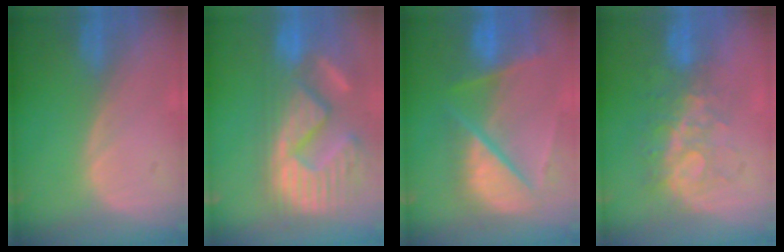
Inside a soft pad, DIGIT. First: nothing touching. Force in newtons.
{"total": 15.3, "press": 12.5, "slide": 8.8}
{"total": 10.6, "press": 8.7, "slide": 6.0}
{"total": 8.1, "press": 7.1, "slide": 3.9}